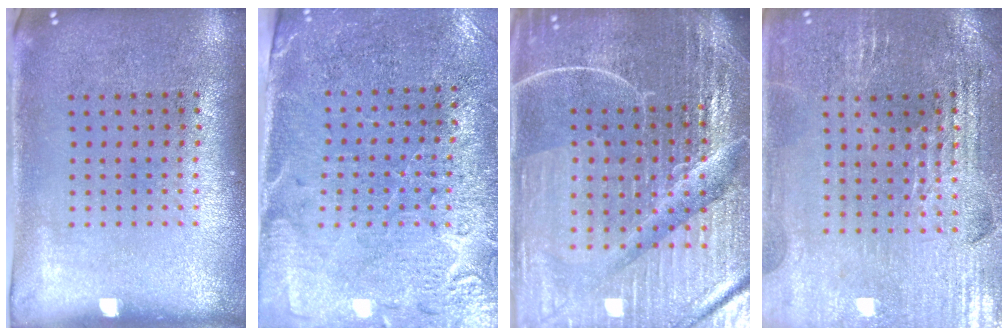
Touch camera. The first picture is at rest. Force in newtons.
{"total": 3.0, "press": 2.9, "slide": 1.0}
{"total": 7.1, "press": 6.2, "slide": 3.4}
{"total": 2.9, "press": 2.8, "slide": 0.5}